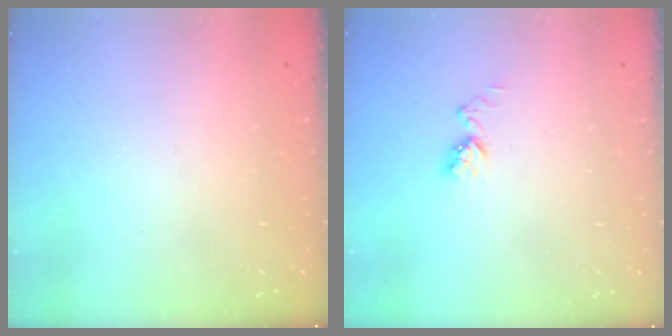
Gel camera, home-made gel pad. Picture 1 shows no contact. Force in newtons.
{"total": 5.7, "press": 5.6, "slide": 0.7}